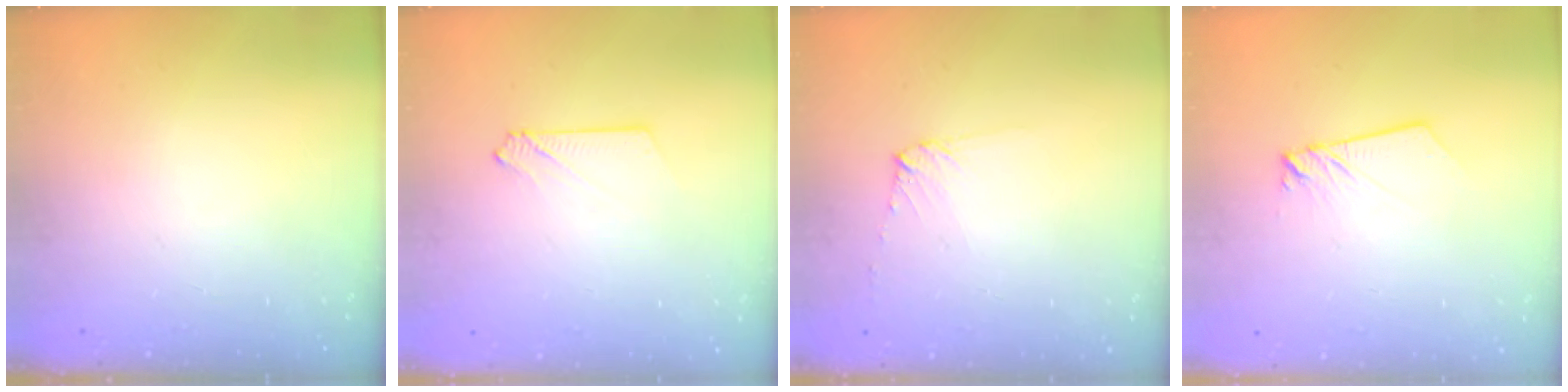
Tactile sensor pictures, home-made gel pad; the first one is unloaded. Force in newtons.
{"total": 2.6, "press": 2.6, "slide": 0.3}
{"total": 5.1, "press": 5.1, "slide": 0.8}
{"total": 2.0, "press": 2.0, "slide": 0.2}